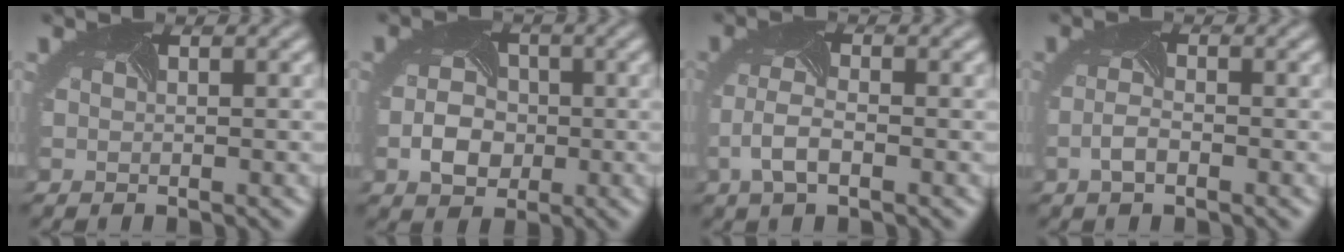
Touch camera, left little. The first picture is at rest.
{"total": 3.5, "force": [-1.4, 2.7, 1.8], "torque": [-0.039, -0.002, -0.019]}
{"total": 2.8, "force": [-1.5, 1.0, 2.1], "torque": [-0.065, -0.004, -0.024]}
{"total": 1.7, "force": [-1.4, 0.3, 0.9], "torque": [-0.032, -0.004, -0.021]}